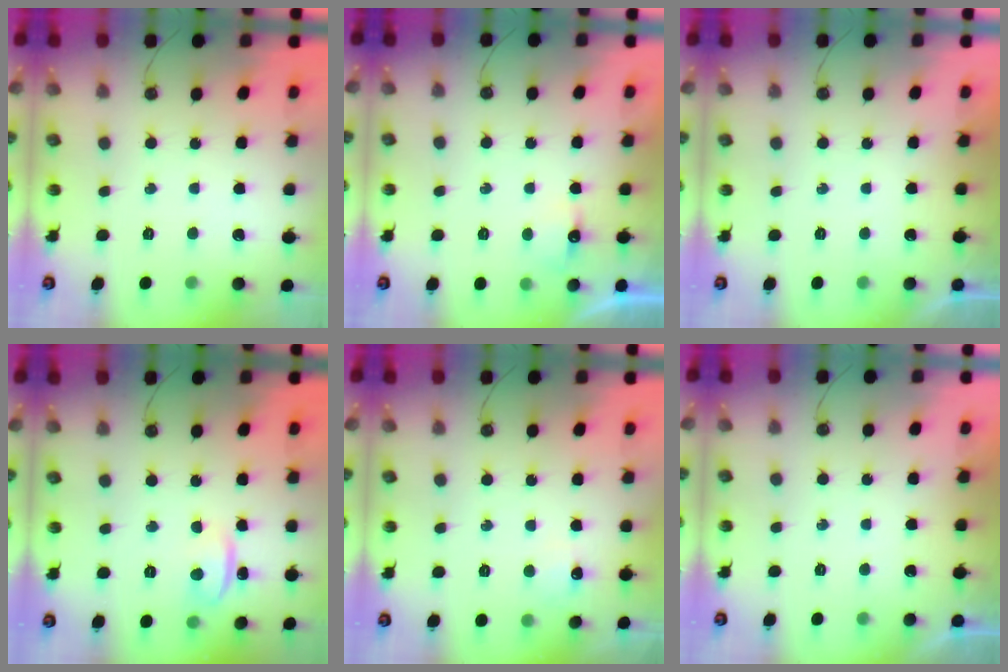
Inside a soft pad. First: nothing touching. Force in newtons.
{"total": 4.3, "press": 4.2, "slide": 0.7}
{"total": 0.0}
{"total": 11.6, "press": 2.8, "slide": 11.2}
{"total": 5.5, "press": 5.5, "slide": 0.8}
{"total": 0.0}